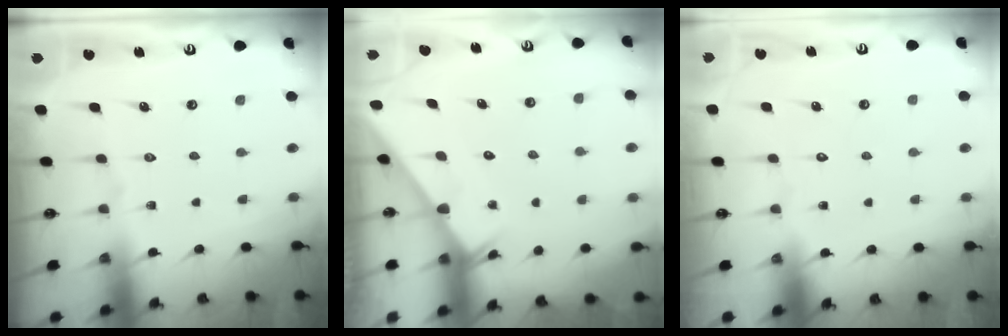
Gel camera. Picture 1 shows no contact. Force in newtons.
{"total": 2.4, "press": 2.4, "slide": 0.1}
{"total": 1.5, "press": 1.5, "slide": 0.0}